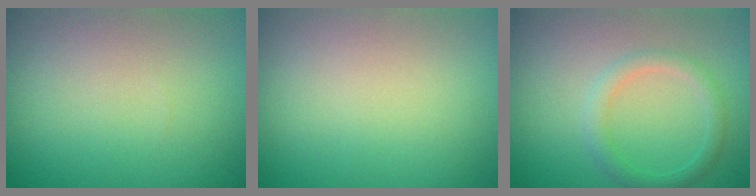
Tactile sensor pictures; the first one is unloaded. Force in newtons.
{"total": 0.0}
{"total": 2.0, "press": 2.0, "slide": 0.0}